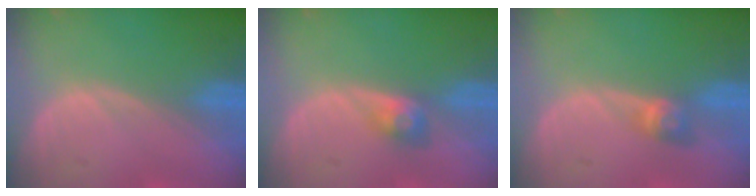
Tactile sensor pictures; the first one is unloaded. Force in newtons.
{"total": 3.0, "press": 2.6, "slide": 1.5}
{"total": 2.9, "press": 2.5, "slide": 1.5}